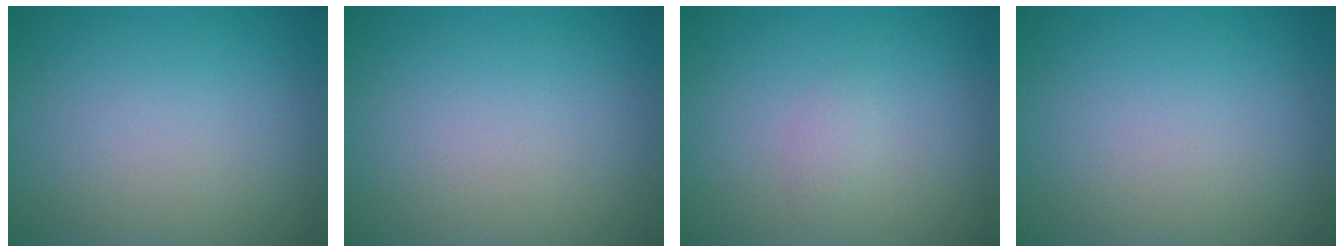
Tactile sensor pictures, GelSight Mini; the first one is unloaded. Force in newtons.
{"total": 0.0}
{"total": 0.8, "press": 0.8, "slide": 0.1}
{"total": 0.0}